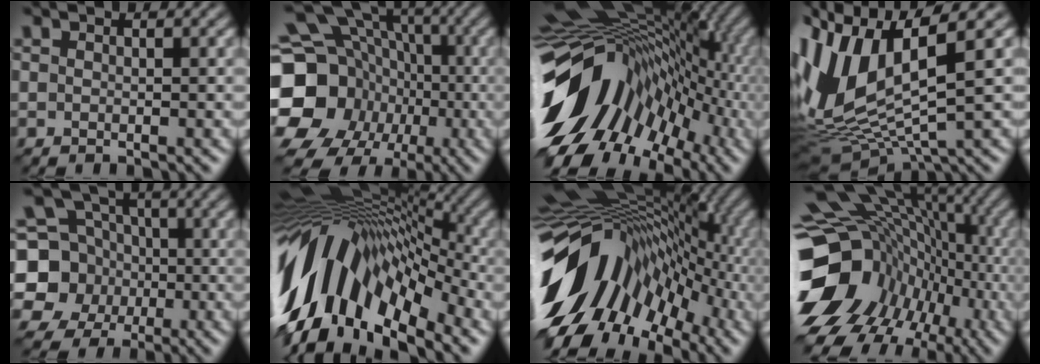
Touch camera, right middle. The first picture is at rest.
{"total": 22.5, "force": [-4.9, 19.6, 9.8], "torque": [-0.204, -0.012, -0.113]}
{"total": 16.6, "force": [-3.1, 11.0, 12.1], "torque": [-0.206, 0.019, -0.046]}
{"total": 9.8, "force": [1.0, 4.3, 8.8], "torque": [-0.206, -0.003, 0.031]}
{"total": 9.5, "force": [-1.1, 8.7, 3.8], "torque": [-0.096, 0.005, -0.040]}
{"total": 15.2, "force": [-2.2, 8.2, 12.7], "torque": [-0.229, 0.031, -0.045]}
{"total": 15.0, "force": [-2.7, 9.5, 11.3], "torque": [-0.201, 0.027, -0.051]}
{"total": 15.3, "force": [-2.8, 12.2, 8.9], "torque": [-0.170, 0.000, -0.021]}